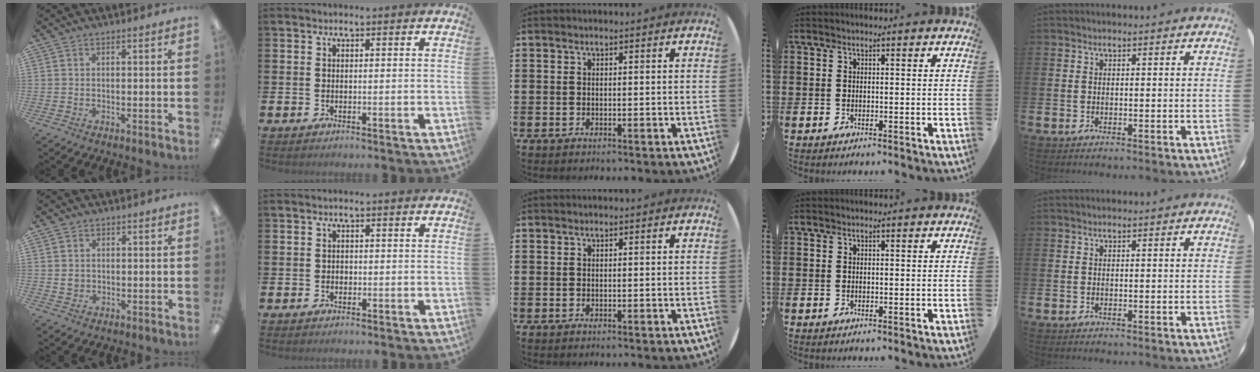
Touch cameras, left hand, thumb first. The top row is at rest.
{"thumb": {"total": 1.8, "force": [0.3, 1.7, 0.7], "torque": [-0.006, 0.002, 0.001]}, "index": {"total": 0.7, "force": [-0.1, 0.7, 0.2], "torque": [-0.003, 0.005, -0.004]}}